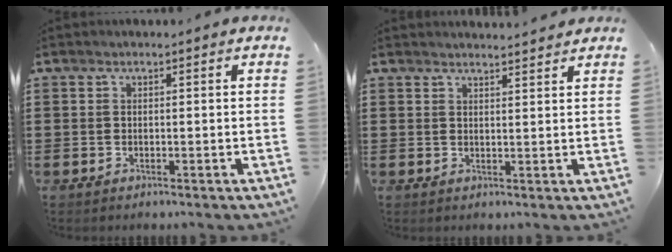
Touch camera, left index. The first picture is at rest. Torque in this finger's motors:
{"motor_torque": [-0.29, -0.90, -0.02, -0.01]}